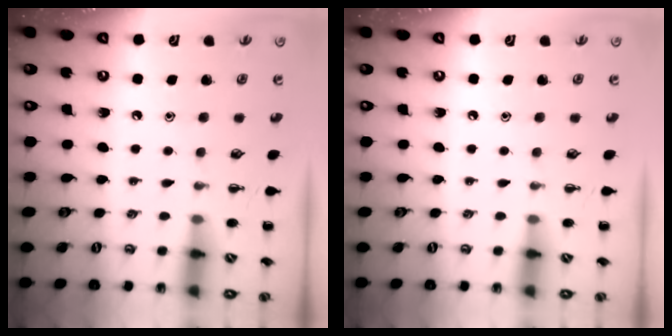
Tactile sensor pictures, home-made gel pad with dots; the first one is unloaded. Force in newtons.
{"total": 0.0}